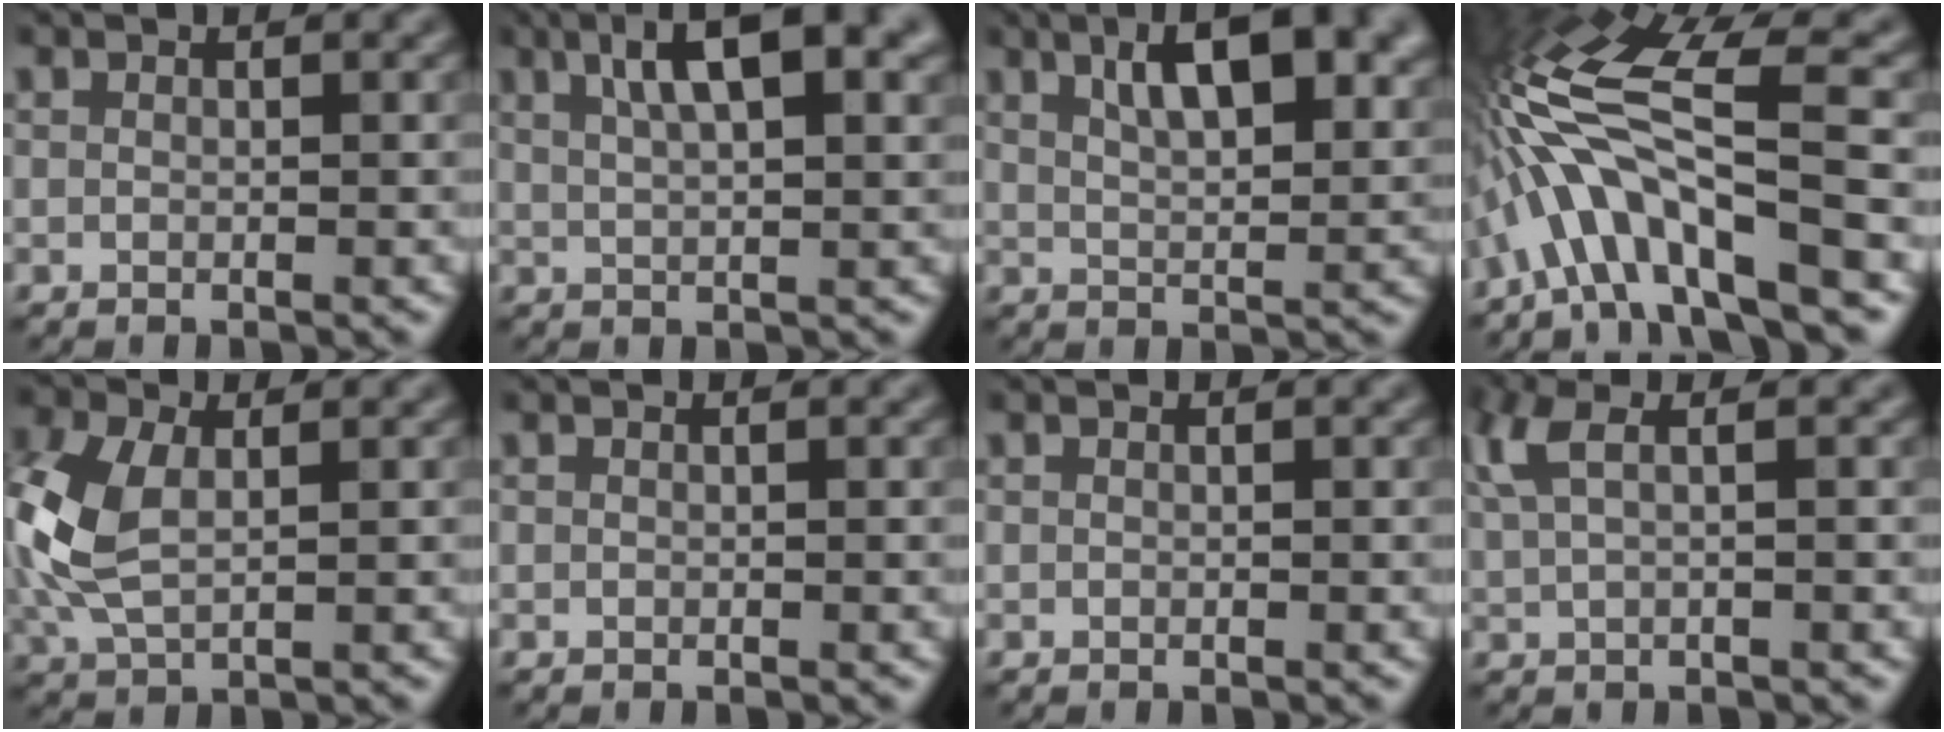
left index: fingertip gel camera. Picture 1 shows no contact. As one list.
[{"total": 8.3, "force": [3.9, 2.6, 6.8], "torque": [-0.108, 0.017, 0.061]}, {"total": 9.0, "force": [4.2, 3.5, 7.2], "torque": [-0.105, 0.015, 0.063]}, {"total": 10.1, "force": [-3.3, 2.5, 9.3], "torque": [-0.178, 0.026, -0.060]}, {"total": 6.2, "force": [0.4, 3.8, 4.9], "torque": [-0.136, 0.002, 0.008]}, {"total": 0.0}, {"total": 0.0}, {"total": 3.1, "force": [1.2, 0.9, 2.6], "torque": [-0.053, 0.007, 0.025]}]